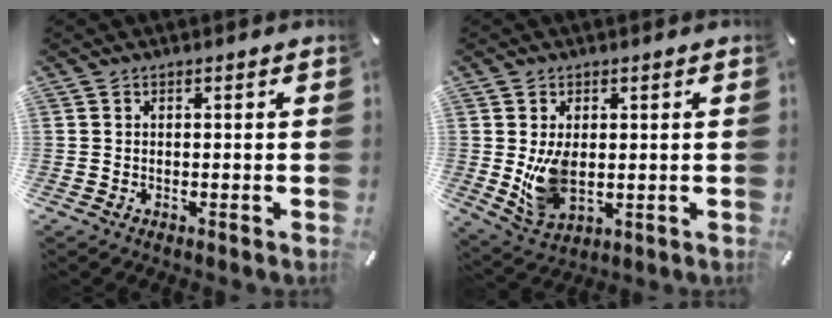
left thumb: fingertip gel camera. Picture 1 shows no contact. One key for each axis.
{"total": 8.2, "fx": 0.4, "fy": 5.4, "fz": 6.2, "tx": -0.119, "ty": -0.011, "tz": 0.007}